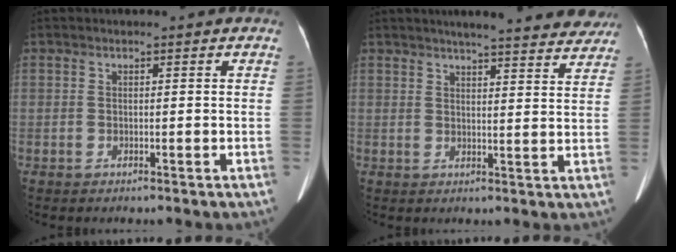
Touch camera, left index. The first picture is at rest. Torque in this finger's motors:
{"motor_torque": [0.82, -0.94, 0.04, 0.08]}